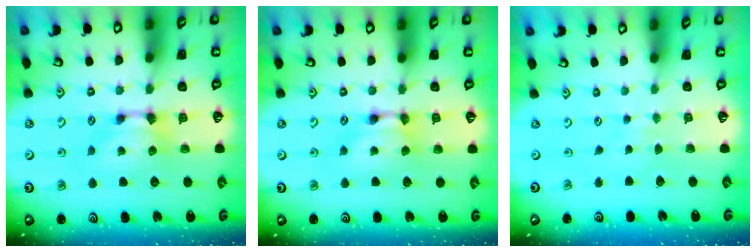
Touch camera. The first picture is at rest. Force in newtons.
{"total": 1.8, "press": 1.8, "slide": 0.1}
{"total": 4.3, "press": 4.3, "slide": 0.4}